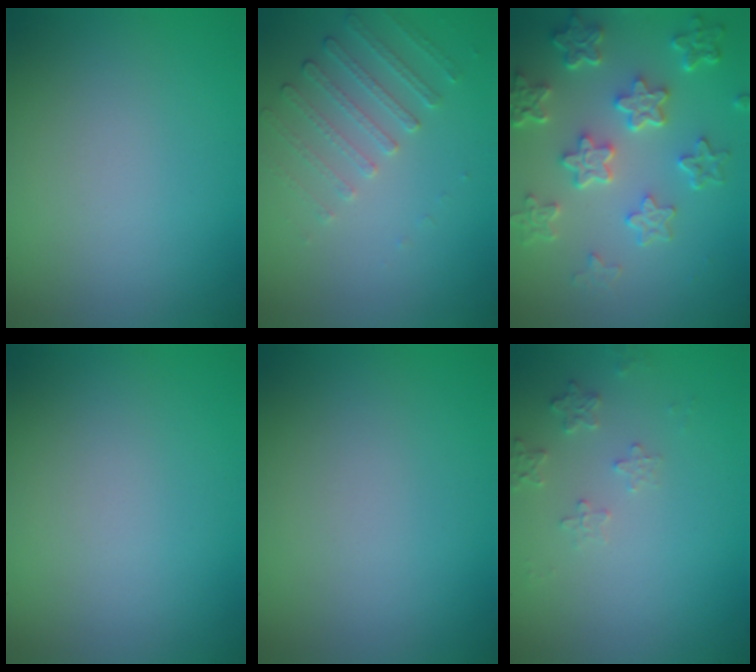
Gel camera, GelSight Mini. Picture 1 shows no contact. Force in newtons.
{"total": 1.9, "press": 1.5, "slide": 1.2}
{"total": 6.2, "press": 4.8, "slide": 4.0}
{"total": 0.0}
{"total": 0.0}
{"total": 1.6, "press": 1.6, "slide": 0.4}